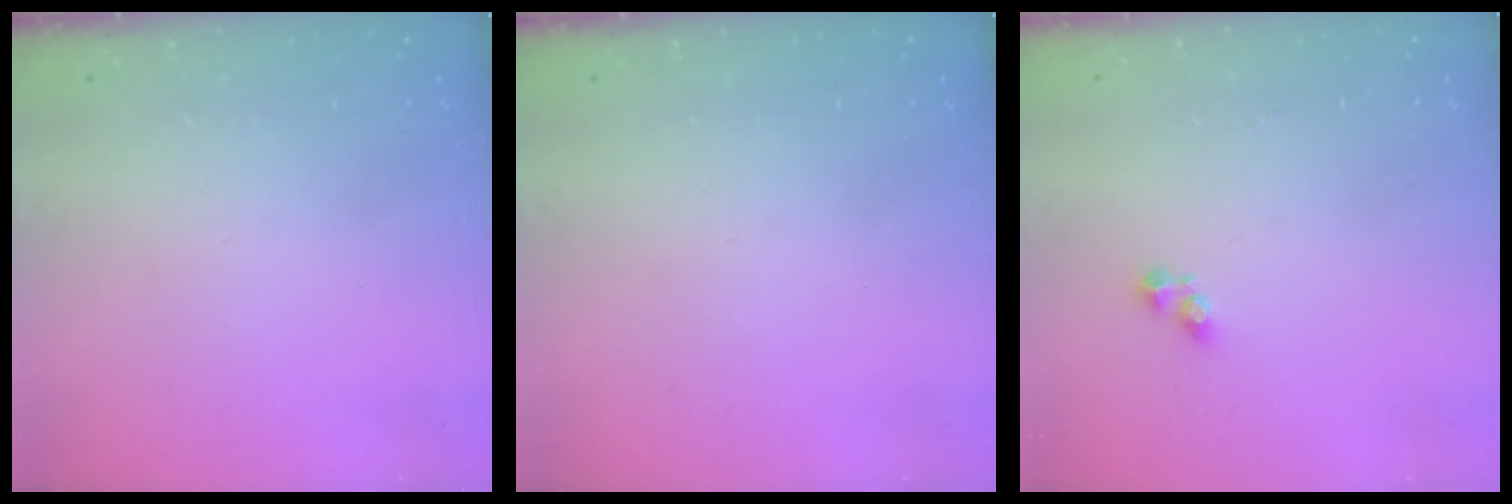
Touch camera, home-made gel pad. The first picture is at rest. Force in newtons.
{"total": 0.0}
{"total": 3.2, "press": 3.2, "slide": 0.4}